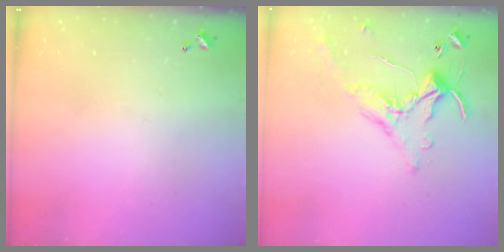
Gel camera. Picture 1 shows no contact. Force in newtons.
{"total": 0.9, "press": 0.1, "slide": 0.9}